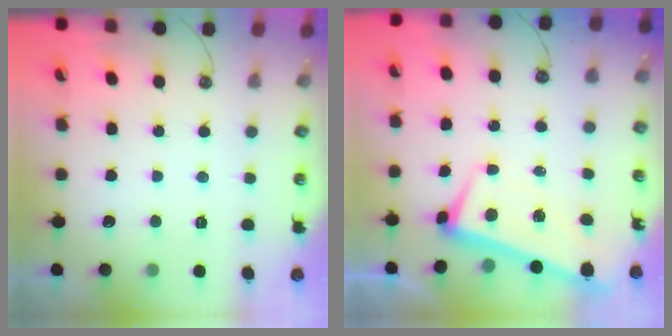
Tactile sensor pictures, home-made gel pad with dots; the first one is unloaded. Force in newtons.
{"total": 2.1, "press": 1.9, "slide": 0.8}